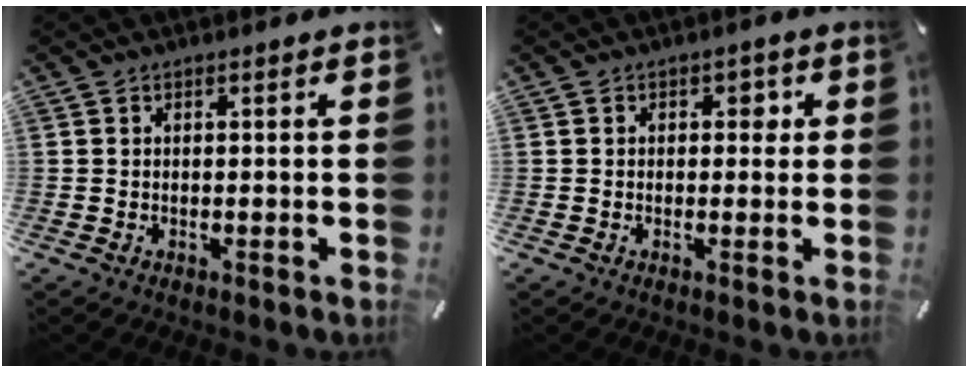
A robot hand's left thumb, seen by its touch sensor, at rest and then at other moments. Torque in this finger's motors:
{"motor_torque": [0.06, 0.46, 0.17, -0.10, 0.06]}